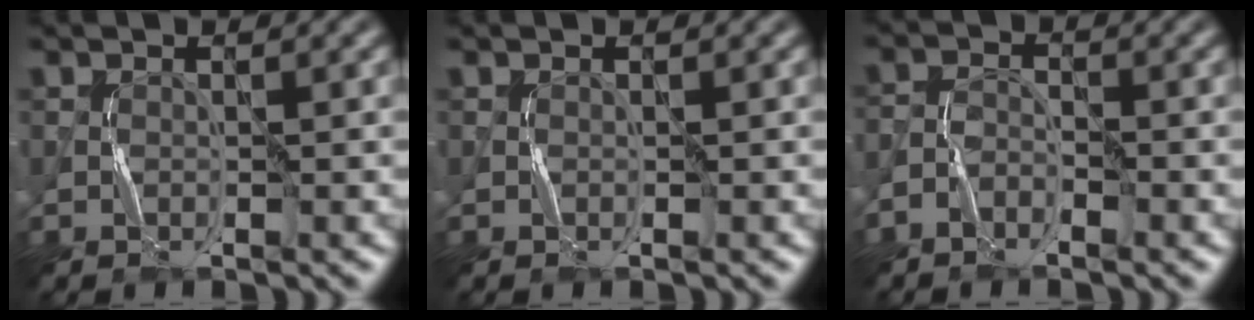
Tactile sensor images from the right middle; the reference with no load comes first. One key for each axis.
{"total": 0.0}
{"total": 1.8, "fx": -1.4, "fy": 0.8, "fz": 0.7, "tx": -0.014, "ty": 0.006, "tz": -0.035}